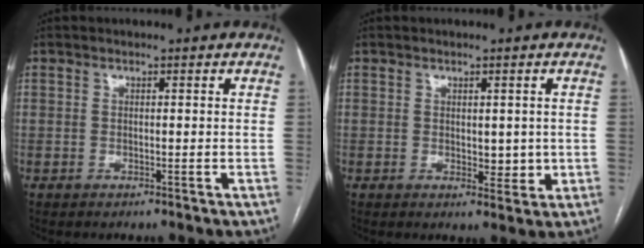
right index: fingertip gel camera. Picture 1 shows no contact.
{"total": 3.3, "force": [0.0, 1.8, 2.7], "torque": [-0.032, -0.006, 0.007]}